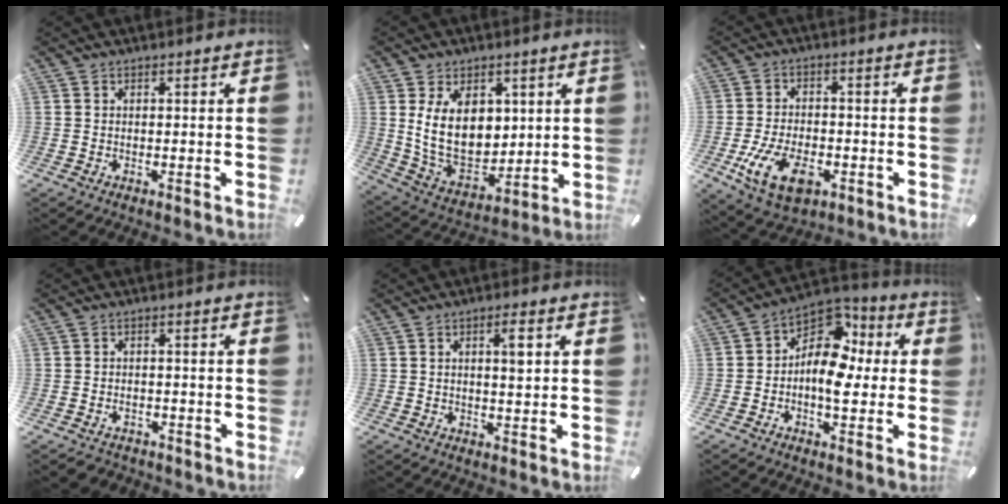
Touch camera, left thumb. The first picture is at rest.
{"total": 14.6, "force": [4.2, 10.5, 9.2], "torque": [-0.182, -0.024, 0.078]}
{"total": 11.9, "force": [-4.4, 7.3, 8.3], "torque": [-0.176, 0.003, -0.080]}
{"total": 2.5, "force": [-1.8, 1.6, 0.7], "torque": [-0.013, 0.009, -0.037]}
{"total": 3.8, "force": [0.9, 0.9, 3.5], "torque": [-0.055, -0.001, 0.008]}
{"total": 12.2, "force": [-0.9, 8.8, 8.4], "torque": [-0.130, -0.010, -0.019]}